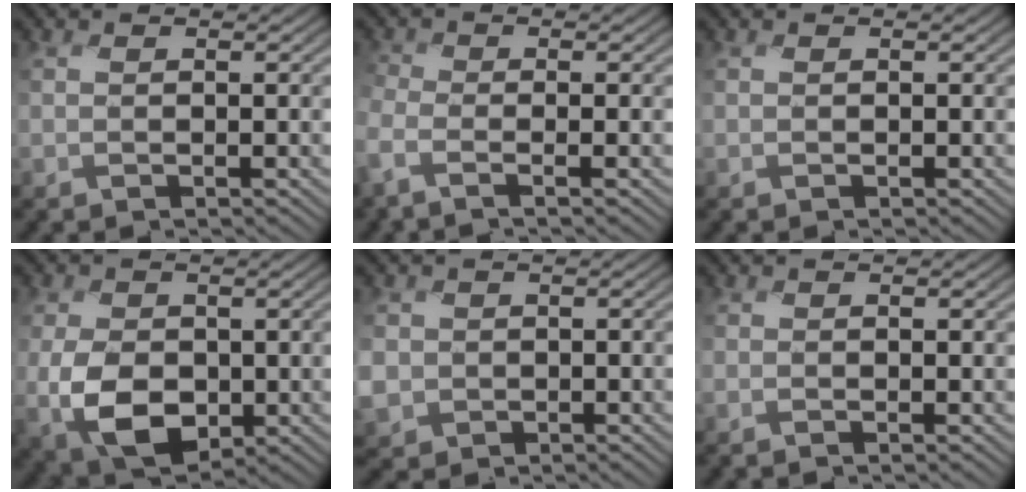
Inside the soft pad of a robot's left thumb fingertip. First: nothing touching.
{"total": 2.7, "force": [-2.3, 0.5, 1.5], "torque": [-0.042, -0.003, -0.058]}
{"total": 0.0}
{"total": 7.4, "force": [-1.7, 4.9, 5.3], "torque": [-0.122, -0.013, -0.036]}
{"total": 3.1, "force": [-0.5, 3.0, 0.7], "torque": [-0.047, -0.017, -0.018]}
{"total": 0.0}